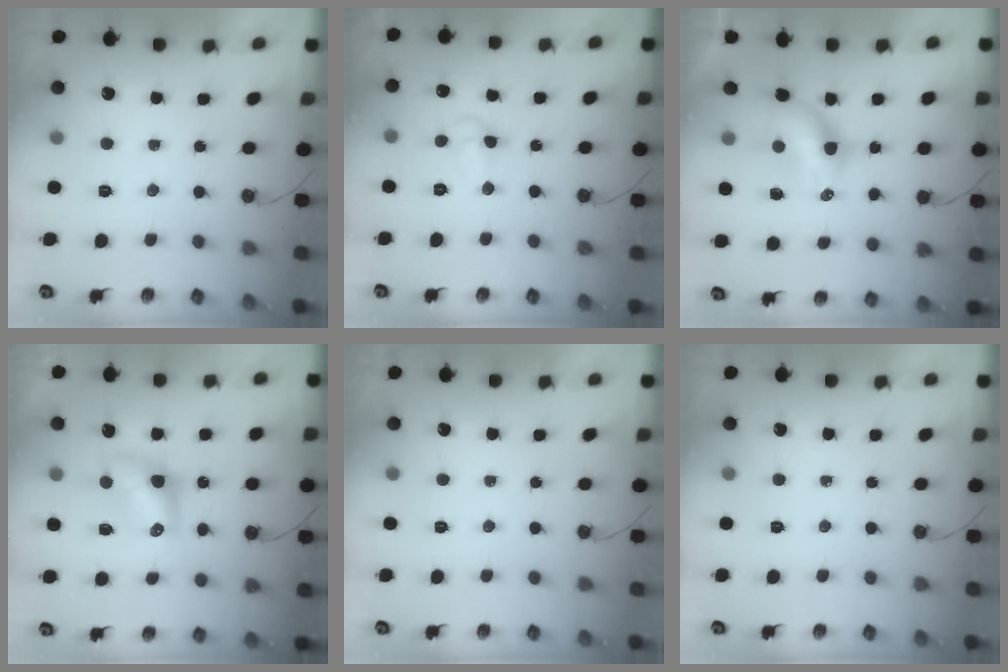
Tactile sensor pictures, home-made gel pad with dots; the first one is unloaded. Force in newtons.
{"total": 6.2, "press": 5.0, "slide": 3.7}
{"total": 6.4, "press": 6.4, "slide": 0.4}
{"total": 7.9, "press": 7.9, "slide": 0.4}
{"total": 0.0}
{"total": 0.0}